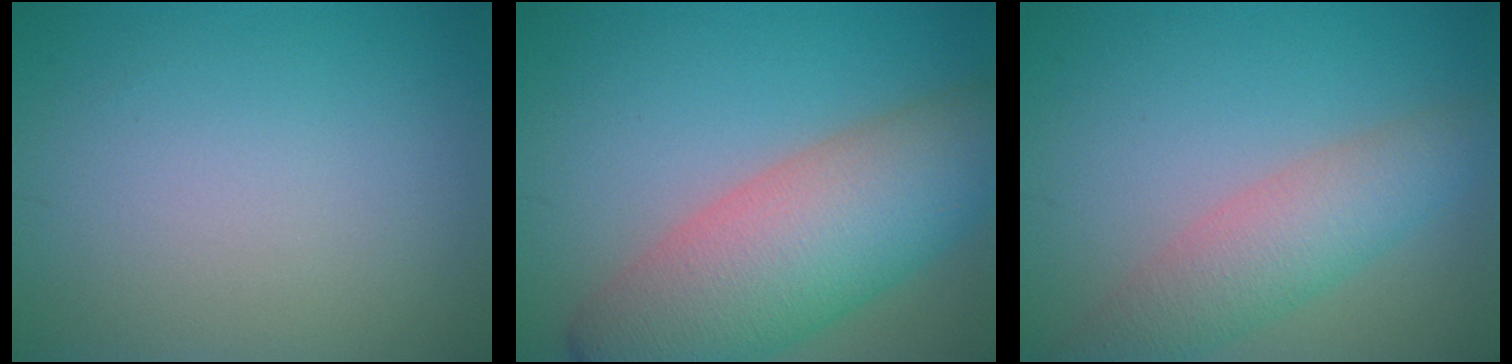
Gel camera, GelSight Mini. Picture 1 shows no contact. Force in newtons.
{"total": 10.9, "press": 10.8, "slide": 0.3}
{"total": 4.7, "press": 4.7, "slide": 0.2}